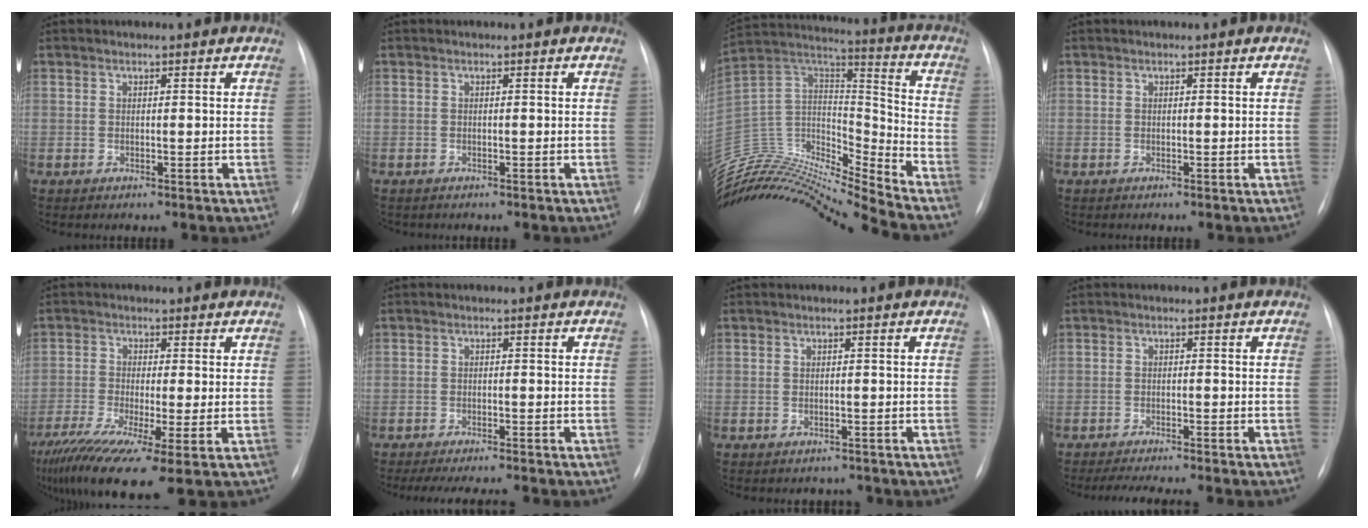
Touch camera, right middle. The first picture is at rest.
{"total": 1.0, "force": [-0.9, 0.5, 0.2], "torque": [-0.007, 0.001, -0.009]}
{"total": 21.5, "force": [-20.9, -0.3, 5.1], "torque": [-0.081, 0.052, -0.358]}
{"total": 0.0}
{"total": 13.2, "force": [-7.8, 1.5, 10.6], "torque": [-0.193, -0.035, -0.130]}
{"total": 9.0, "force": [-7.9, 1.1, 4.1], "torque": [-0.053, -0.010, -0.107]}
{"total": 2.0, "force": [-1.7, 1.1, -0.1], "torque": [0.001, 0.007, -0.022]}
{"total": 6.2, "force": [-5.5, 0.1, 3.0], "torque": [-0.041, -0.009, -0.081]}